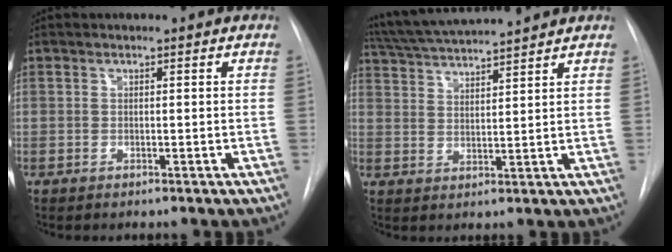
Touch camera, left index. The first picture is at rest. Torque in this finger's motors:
{"motor_torque": [-0.32, -0.66, 0.08, 0.05]}